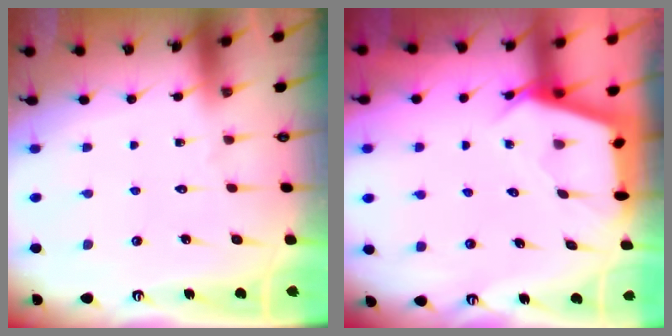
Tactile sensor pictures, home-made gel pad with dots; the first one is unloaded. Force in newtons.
{"total": 2.9, "press": 2.9, "slide": 0.3}